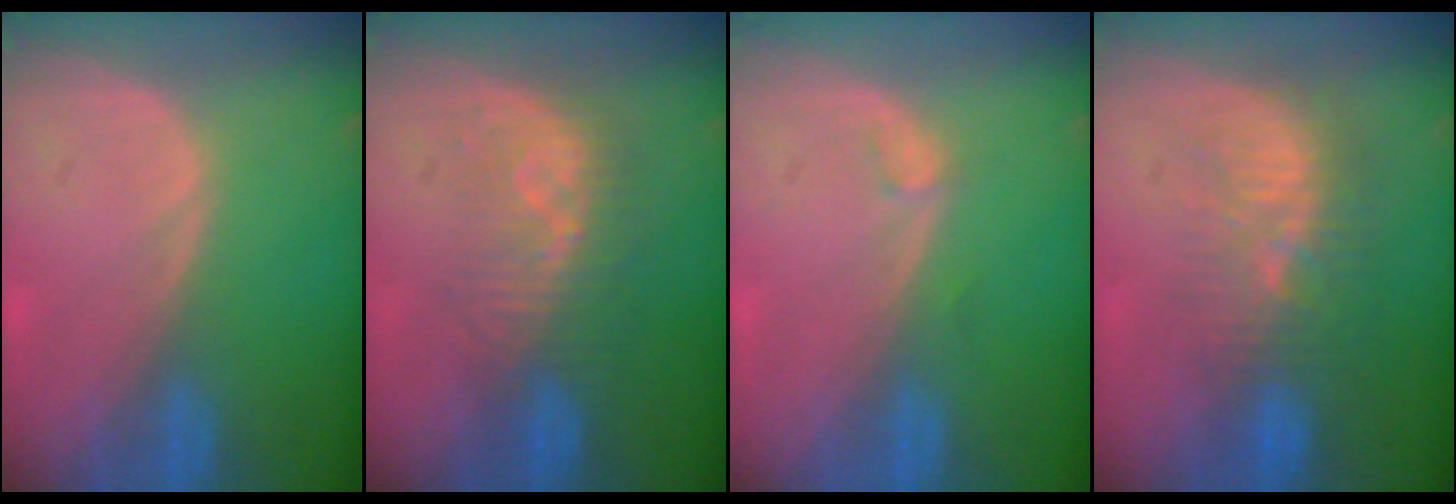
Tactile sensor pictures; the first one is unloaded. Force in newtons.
{"total": 8.2, "press": 7.4, "slide": 3.6}
{"total": 0.8, "press": 0.7, "slide": 0.1}
{"total": 9.6, "press": 9.0, "slide": 3.5}